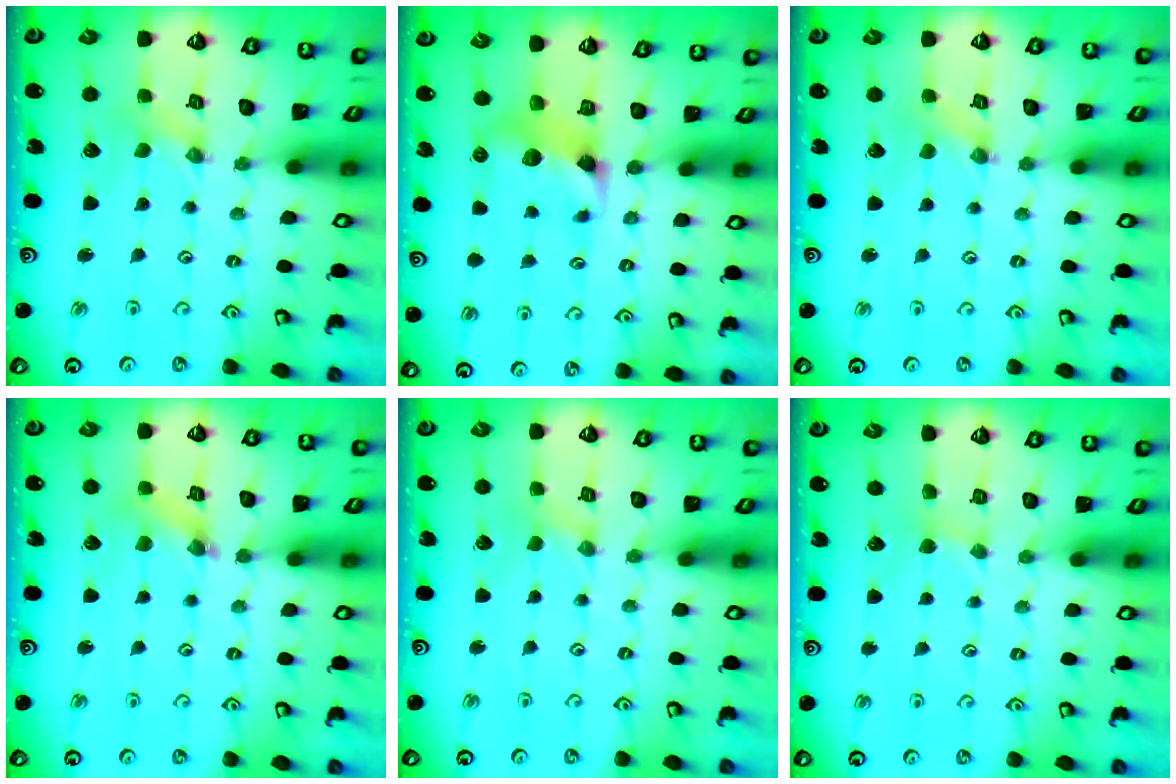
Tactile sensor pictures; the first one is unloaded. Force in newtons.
{"total": 6.8, "press": 6.8, "slide": 0.5}
{"total": 0.0}
{"total": 4.2, "press": 4.2, "slide": 0.5}
{"total": 0.7, "press": 0.7, "slide": 0.1}
{"total": 1.6, "press": 1.5, "slide": 0.2}